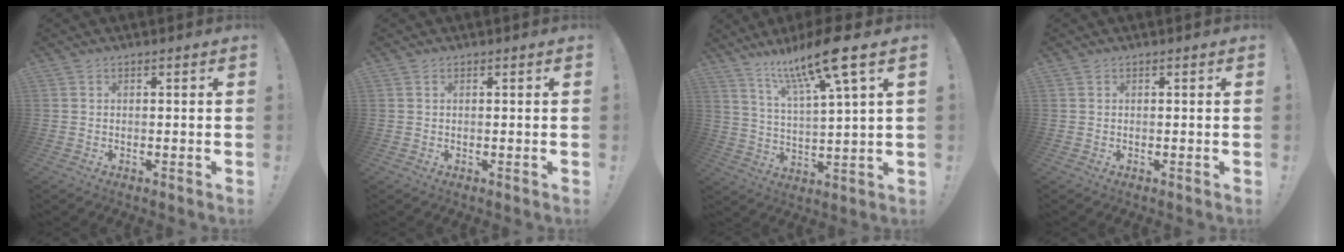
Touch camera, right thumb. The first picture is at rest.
{"total": 0.0}
{"total": 14.7, "force": [9.7, 1.7, 11.0], "torque": [-0.196, -0.048, 0.150]}
{"total": 0.0}